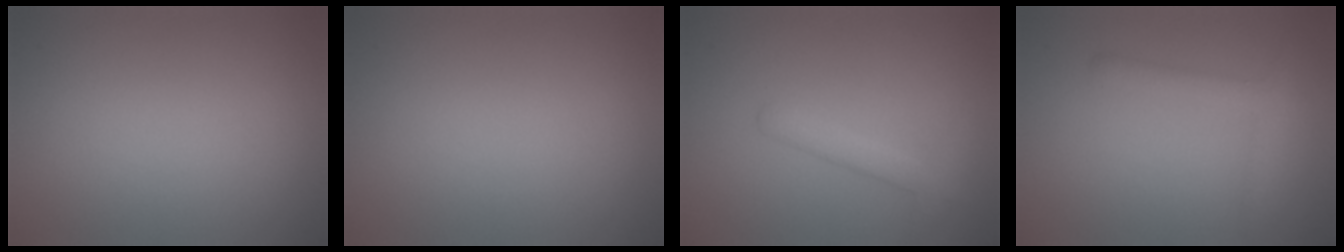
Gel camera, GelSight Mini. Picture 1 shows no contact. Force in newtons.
{"total": 0.0}
{"total": 2.0, "press": 2.0, "slide": 0.0}
{"total": 1.9, "press": 1.9, "slide": 0.1}